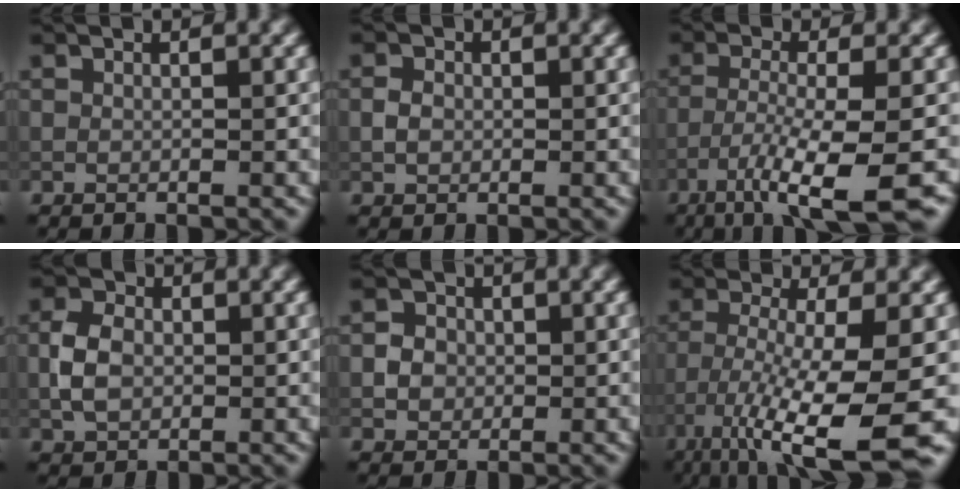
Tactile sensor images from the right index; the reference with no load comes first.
{"total": 1.5, "force": [-0.1, 1.2, 0.9], "torque": [-0.017, 0.001, -0.007]}
{"total": 7.7, "force": [-4.3, 1.2, 6.2], "torque": [-0.105, -0.008, -0.083]}
{"total": 3.5, "force": [-0.3, 2.6, 2.4], "torque": [-0.048, 0.004, -0.010]}
{"total": 1.9, "force": [-0.2, 1.8, 0.7], "torque": [-0.004, -0.002, -0.005]}
{"total": 11.3, "force": [-5.7, 2.4, 9.4], "torque": [-0.174, -0.020, -0.094]}